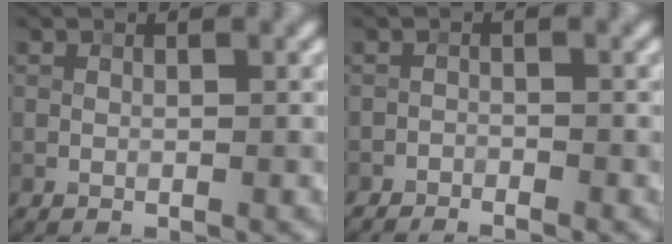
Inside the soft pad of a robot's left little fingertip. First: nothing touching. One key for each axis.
{"total": 1.5, "fx": -1.5, "fy": 0.1, "fz": 0.0, "tx": 0.002, "ty": 0.002, "tz": -0.030}